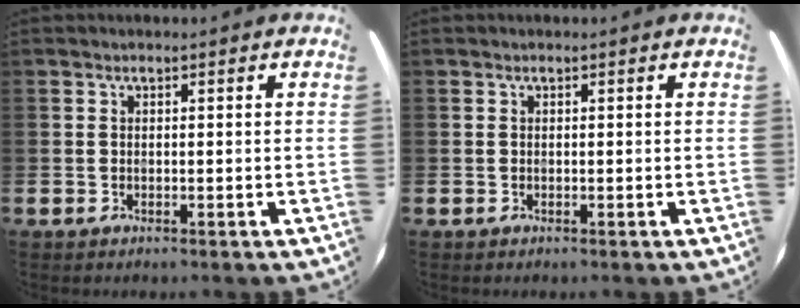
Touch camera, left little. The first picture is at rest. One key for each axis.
{"total": 0.0}